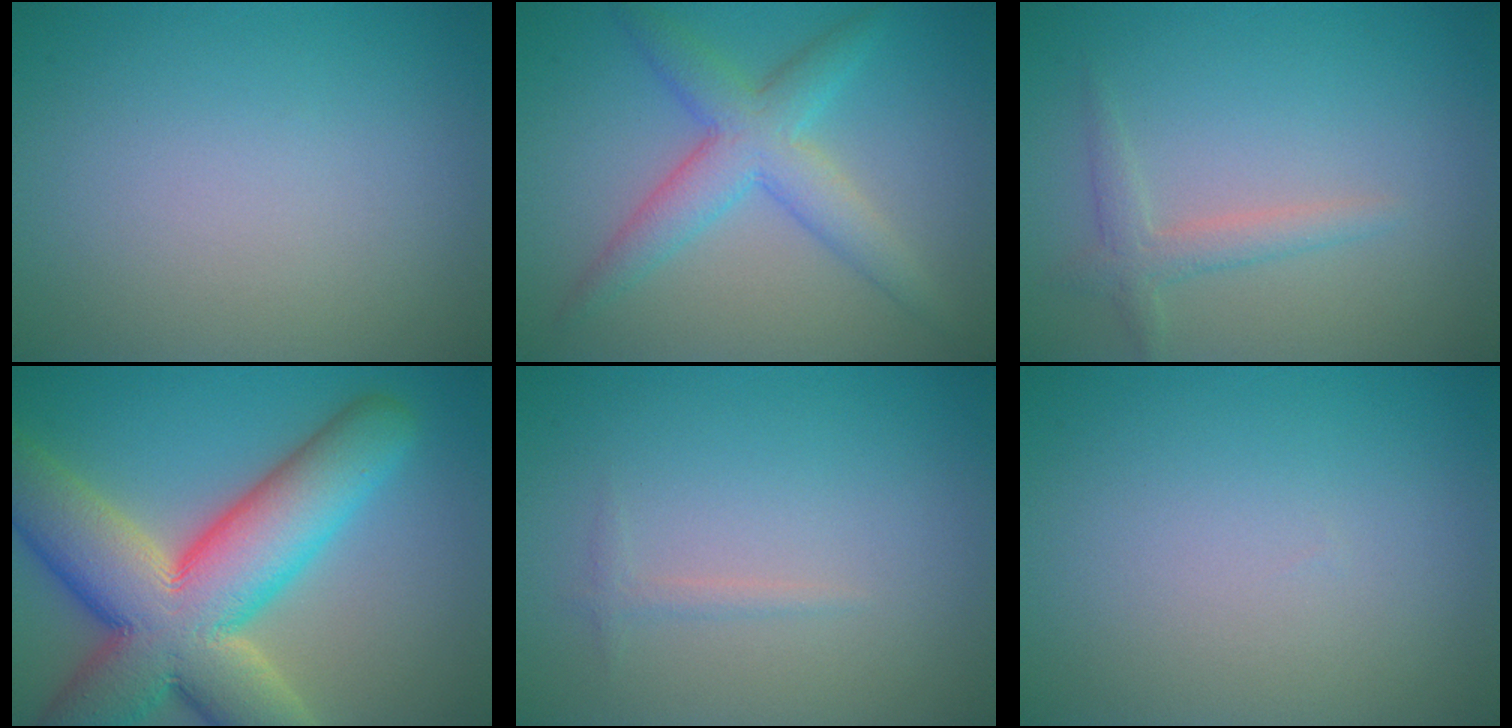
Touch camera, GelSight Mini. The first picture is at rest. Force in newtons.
{"total": 4.8, "press": 4.8, "slide": 0.2}
{"total": 2.0, "press": 2.0, "slide": 0.2}
{"total": 14.7, "press": 14.7, "slide": 1.0}
{"total": 0.8, "press": 0.8, "slide": 0.0}
{"total": 0.0}